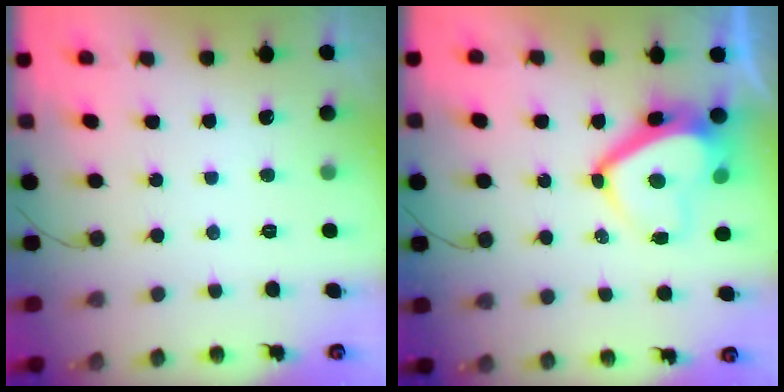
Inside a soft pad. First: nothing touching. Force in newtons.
{"total": 10.0, "press": 9.9, "slide": 1.4}